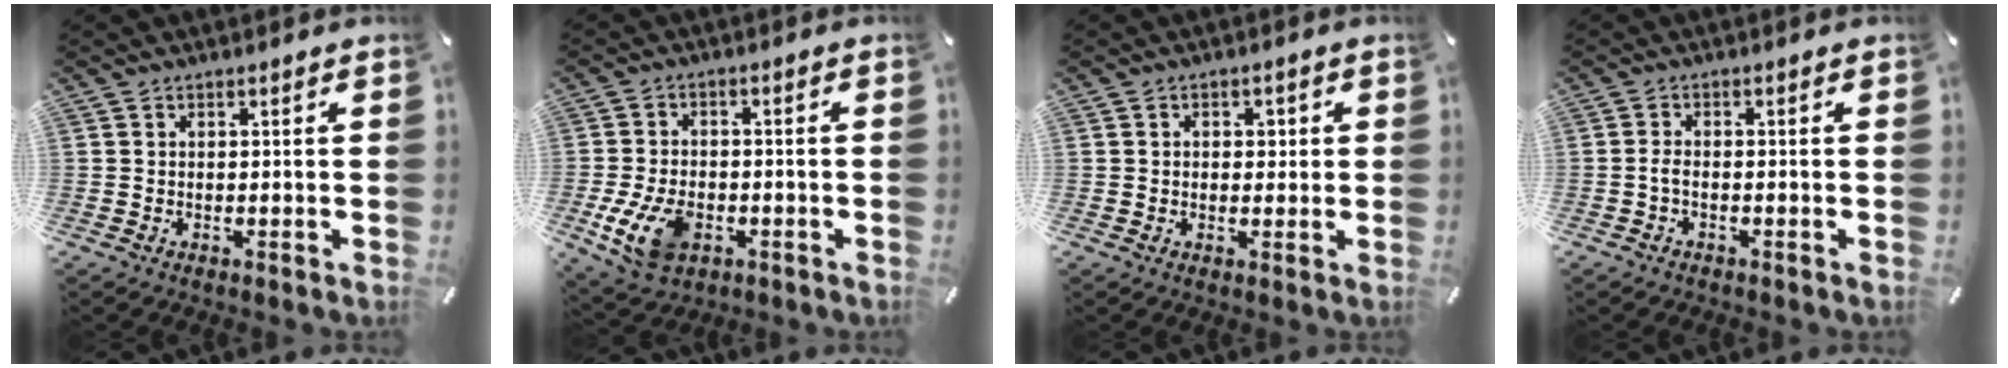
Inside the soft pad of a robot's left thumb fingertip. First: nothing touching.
{"total": 10.4, "force": [-3.5, 6.9, 7.1], "torque": [-0.151, 0.002, -0.062]}
{"total": 2.5, "force": [0.0, 2.1, 1.4], "torque": [-0.014, 0.001, -0.008]}
{"total": 1.9, "force": [-0.9, 0.8, 1.5], "torque": [-0.035, 0.001, -0.019]}